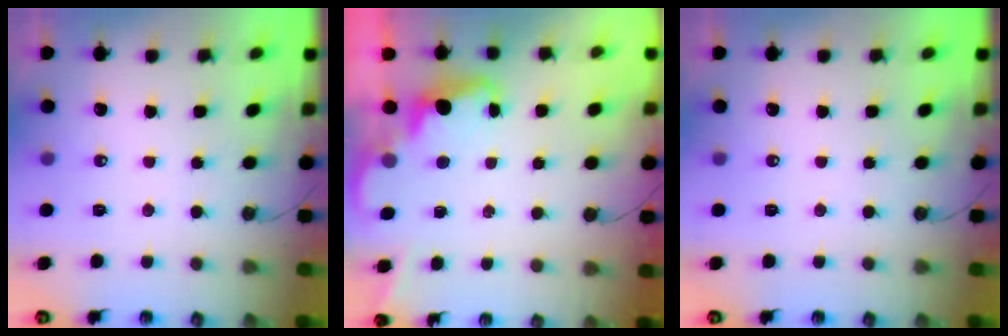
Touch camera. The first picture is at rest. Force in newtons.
{"total": 2.2, "press": 2.1, "slide": 0.5}
{"total": 0.0}